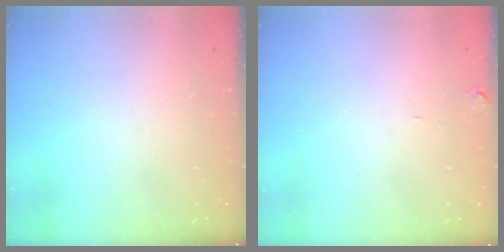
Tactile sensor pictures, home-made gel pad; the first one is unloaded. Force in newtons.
{"total": 1.3, "press": 1.2, "slide": 0.5}